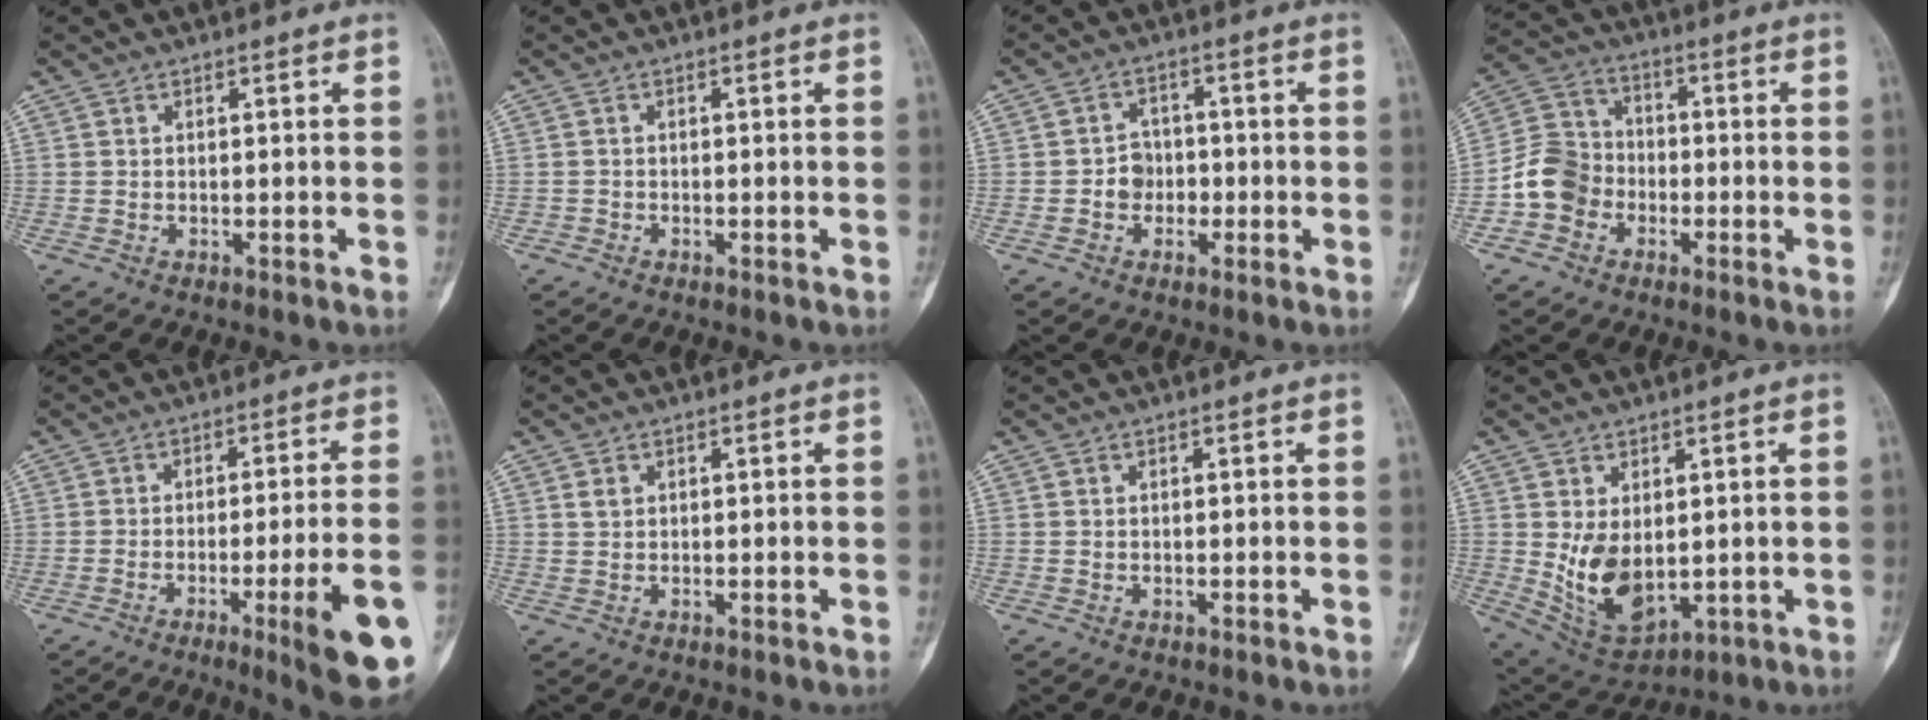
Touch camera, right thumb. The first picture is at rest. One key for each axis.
{"total": 0.6, "fx": -0.4, "fy": 0.5, "fz": -0.1, "tx": 0.003, "ty": 0.004, "tz": -0.011}
{"total": 4.2, "fx": -1.0, "fy": 3.7, "fz": 1.7, "tx": 0.006, "ty": 0.015, "tz": -0.025}
{"total": 9.1, "fx": -3.1, "fy": 7.8, "fz": 3.6, "tx": -0.053, "ty": 0.034, "tz": -0.067}
{"total": 14.7, "fx": -5.8, "fy": 1.3, "fz": 13.5, "tx": -0.145, "ty": 0.012, "tz": -0.073}
{"total": 1.5, "fx": 0.7, "fy": 1.1, "fz": 0.7, "tx": -0.006, "ty": 0.000, "tz": 0.015}
{"total": 0.0}
{"total": 10.3, "fx": 0.3, "fy": 6.5, "fz": 8.0, "tx": -0.121, "ty": -0.015, "tz": 0.033}